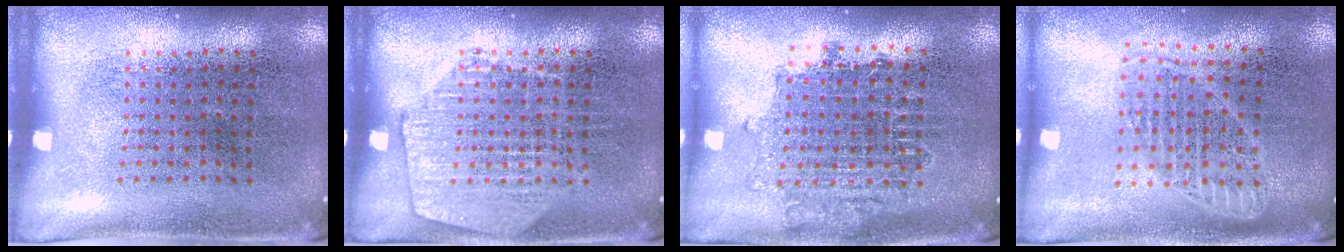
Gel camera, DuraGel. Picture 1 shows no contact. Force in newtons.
{"total": 2.0, "press": 2.0, "slide": 0.3}
{"total": 1.5, "press": 1.3, "slide": 0.8}
{"total": 1.8, "press": 1.5, "slide": 1.0}